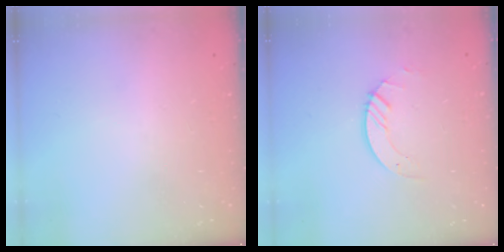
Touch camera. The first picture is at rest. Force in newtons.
{"total": 3.7, "press": 3.7, "slide": 0.4}